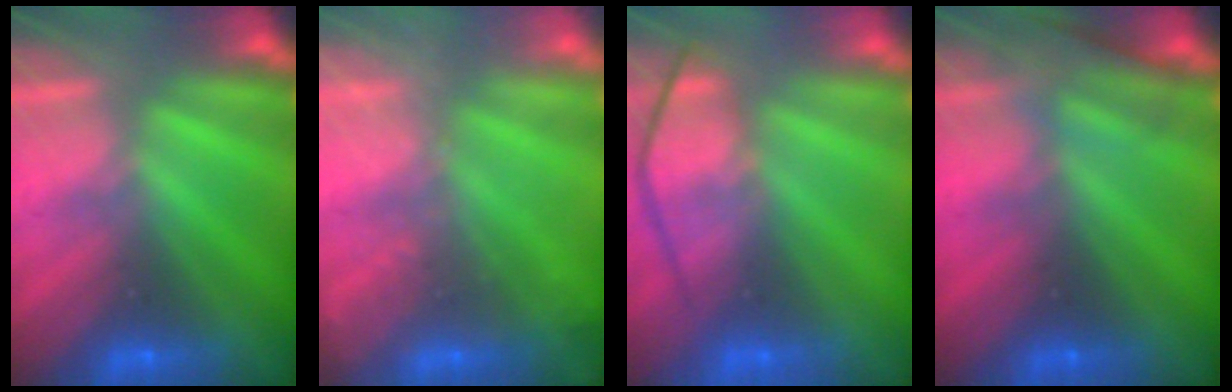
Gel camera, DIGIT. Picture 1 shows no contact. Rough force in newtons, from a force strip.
{"total": 2.4}
{"total": 4.7}
{"total": 2.8}